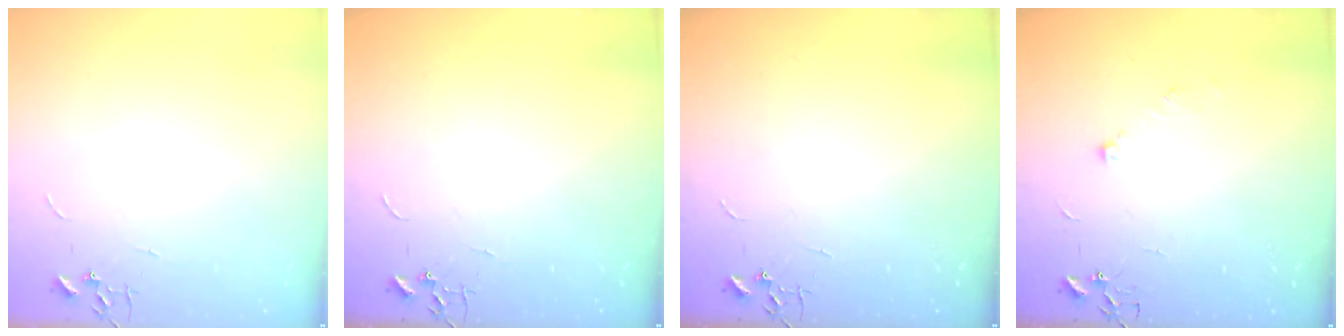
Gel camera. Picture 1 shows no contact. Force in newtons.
{"total": 0.0}
{"total": 0.0}
{"total": 6.6, "press": 6.4, "slide": 1.9}